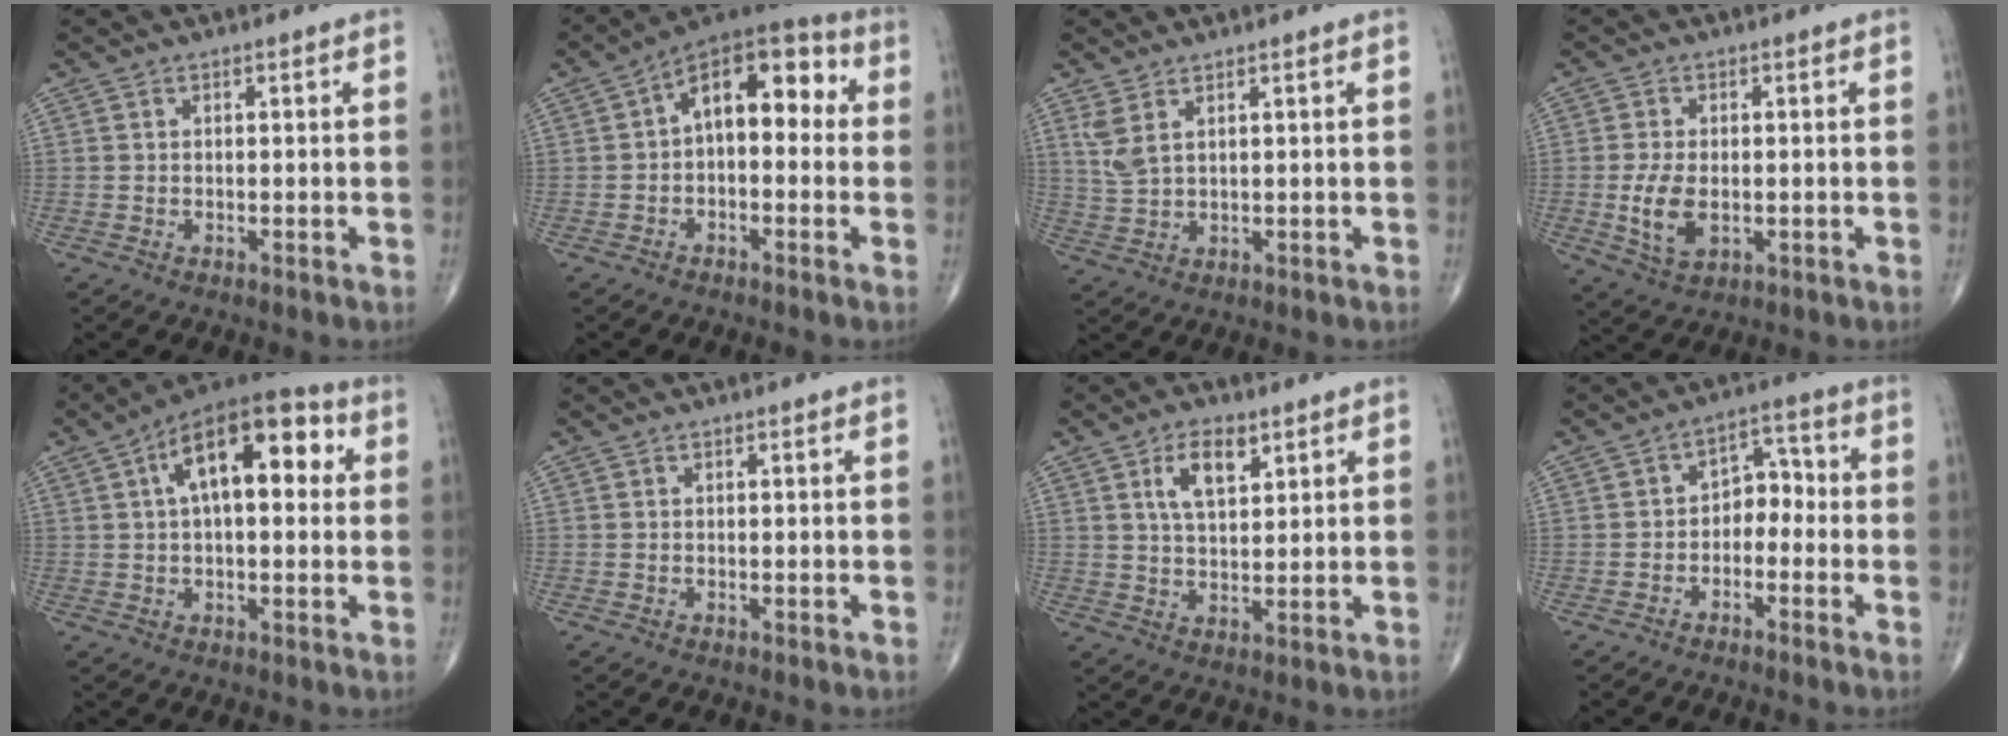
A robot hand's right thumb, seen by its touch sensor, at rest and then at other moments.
{"total": 12.9, "force": [1.2, 7.3, 10.6], "torque": [-0.123, 0.044, -0.001]}
{"total": 4.1, "force": [2.2, 1.6, 3.1], "torque": [-0.073, -0.005, 0.055]}
{"total": 6.8, "force": [-0.9, 3.9, 5.5], "torque": [-0.107, -0.009, -0.010]}
{"total": 16.5, "force": [4.3, 7.8, 13.9], "torque": [-0.192, 0.032, 0.058]}
{"total": 0.0}
{"total": 7.0, "force": [3.4, 3.4, 5.1], "torque": [-0.081, -0.015, 0.062]}
{"total": 5.6, "force": [-1.8, 3.9, 3.5], "torque": [-0.030, 0.039, -0.042]}